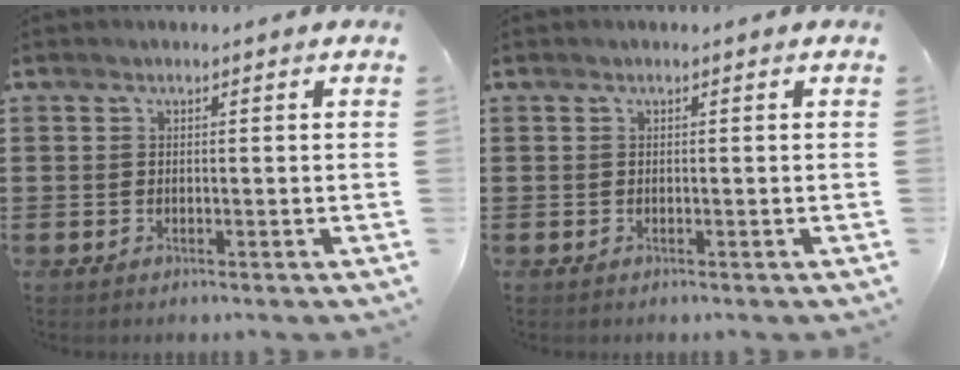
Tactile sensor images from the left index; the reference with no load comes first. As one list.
[{"total": 0.0}]